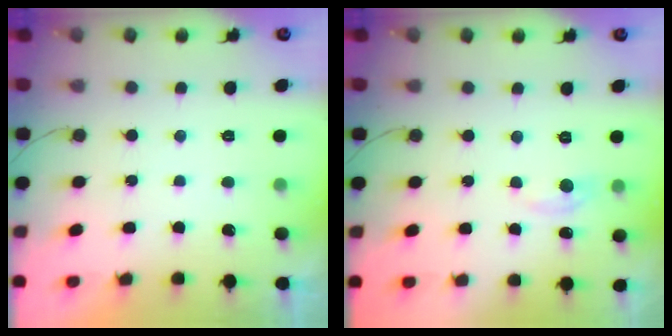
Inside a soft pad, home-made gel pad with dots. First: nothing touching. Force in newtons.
{"total": 4.7, "press": 4.6, "slide": 0.8}